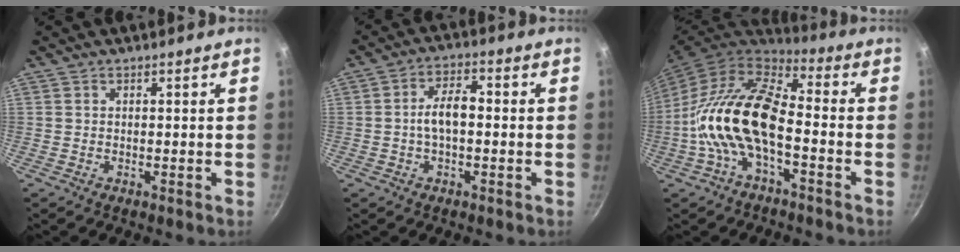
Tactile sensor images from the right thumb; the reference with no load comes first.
{"total": 6.3, "force": [-0.5, 3.2, 5.4], "torque": [-0.086, 0.028, -0.015]}
{"total": 16.5, "force": [-3.4, 8.1, 14.0], "torque": [-0.257, 0.040, -0.079]}